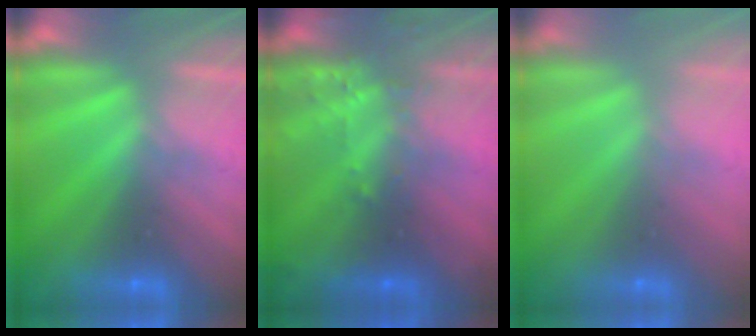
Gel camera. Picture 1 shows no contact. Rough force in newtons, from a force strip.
{"total": 3.0}
{"total": 2.8}